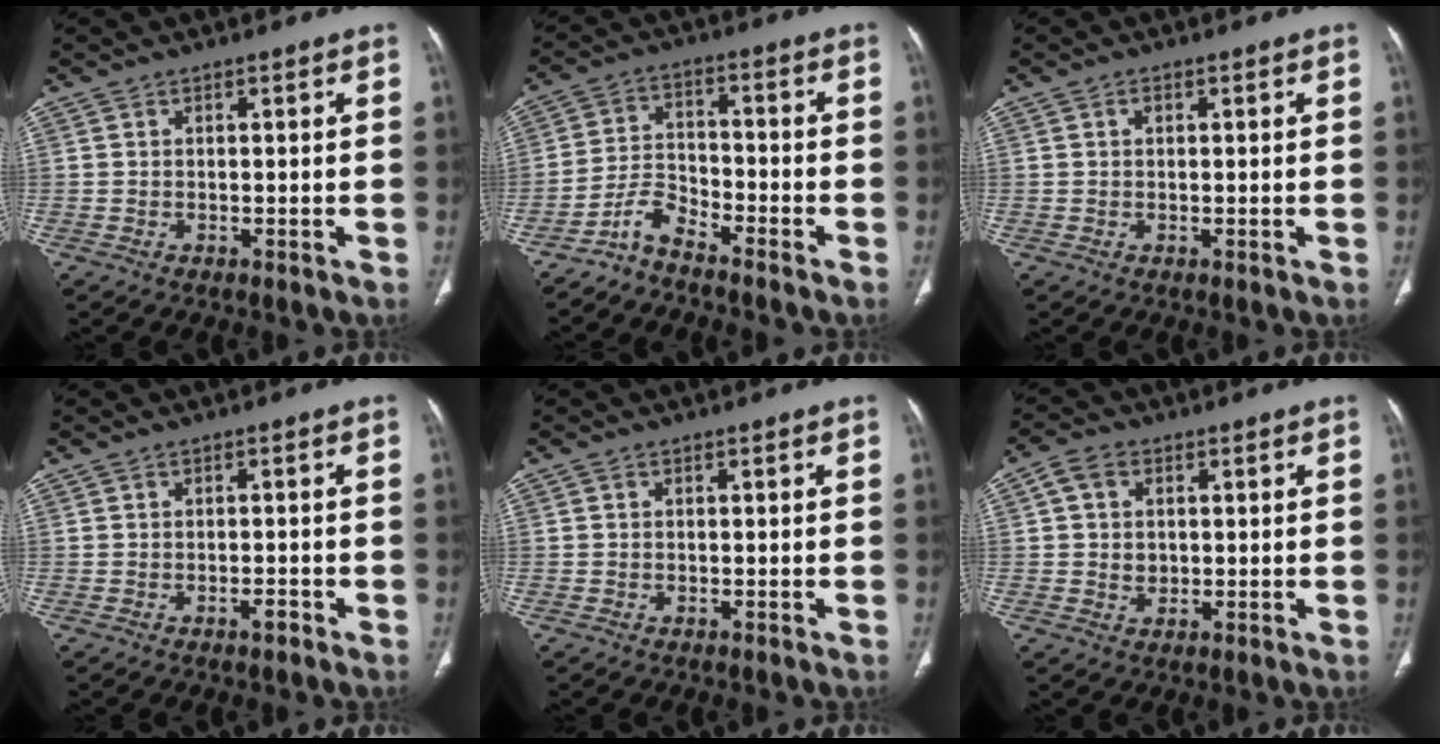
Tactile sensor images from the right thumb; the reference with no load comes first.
{"total": 5.1, "force": [-4.5, 1.3, 1.9], "torque": [-0.037, 0.038, -0.095]}
{"total": 0.7, "force": [0.2, 0.5, 0.5], "torque": [-0.006, 0.003, 0.003]}
{"total": 1.4, "force": [-0.9, 0.5, 0.9], "torque": [-0.013, 0.007, -0.013]}
{"total": 0.0}
{"total": 5.5, "force": [1.0, 4.4, 3.3], "torque": [-0.048, 0.001, 0.018]}